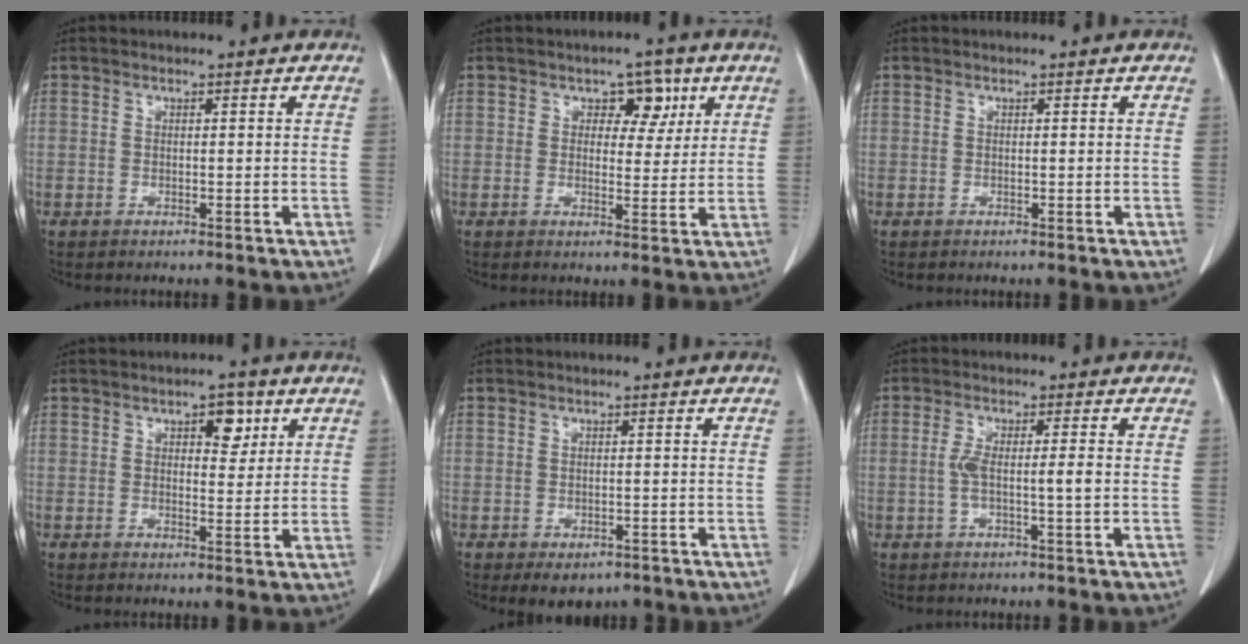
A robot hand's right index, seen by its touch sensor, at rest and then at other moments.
{"total": 4.8, "force": [2.1, 3.1, 3.0], "torque": [-0.029, 0.008, 0.028]}
{"total": 0.0}
{"total": 4.3, "force": [2.1, 2.1, 3.1], "torque": [-0.038, 0.003, 0.028]}
{"total": 3.9, "force": [-2.6, 2.5, 1.7], "torque": [-0.011, -0.001, -0.027]}
{"total": 4.0, "force": [-0.5, 0.2, 3.9], "torque": [-0.083, 0.006, -0.007]}